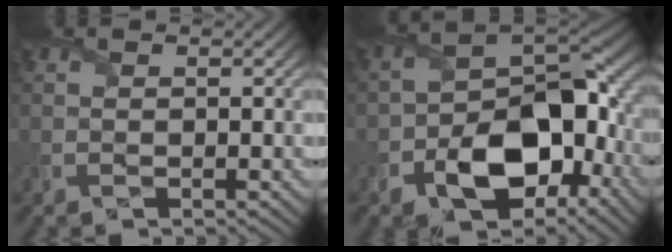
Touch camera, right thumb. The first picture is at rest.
{"total": 12.5, "force": [-4.8, 7.3, 9.0], "torque": [-0.149, -0.017, -0.085]}